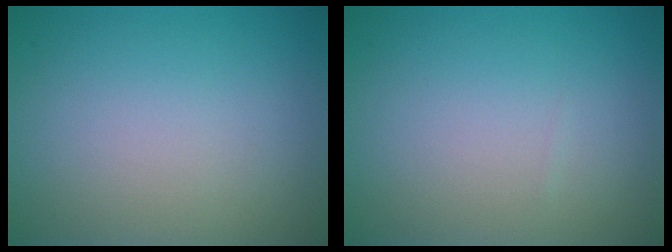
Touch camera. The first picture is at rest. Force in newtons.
{"total": 0.0}